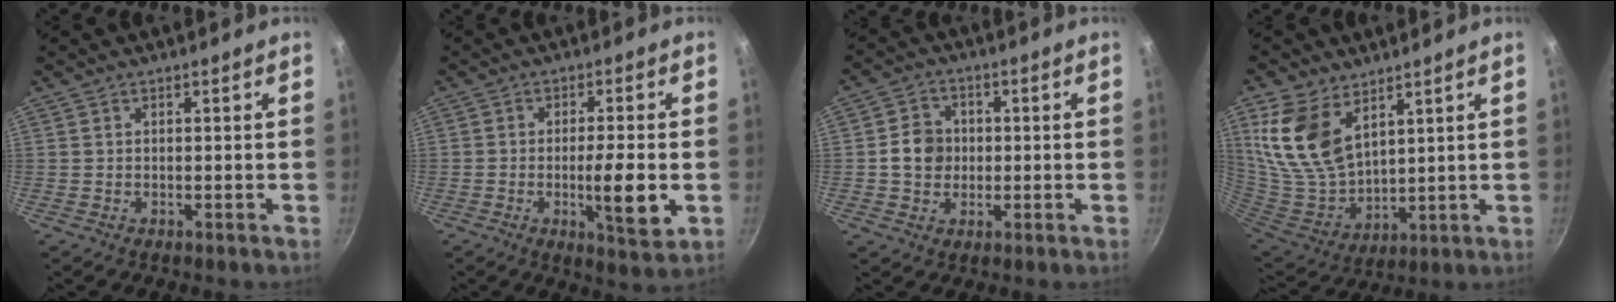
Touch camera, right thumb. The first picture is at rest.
{"total": 8.5, "force": [-1.8, 1.7, 8.1], "torque": [-0.128, 0.001, -0.026]}
{"total": 6.4, "force": [-0.1, 5.7, 2.9], "torque": [-0.022, 0.010, -0.010]}
{"total": 15.7, "force": [7.8, 9.1, 10.0], "torque": [-0.195, -0.049, 0.170]}